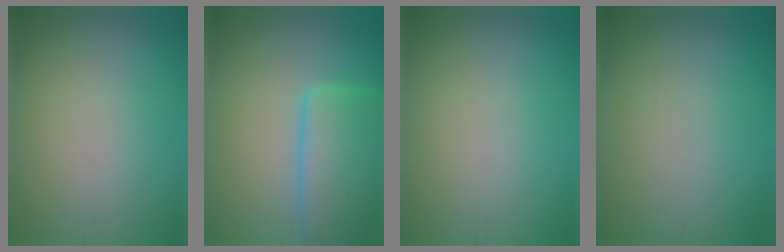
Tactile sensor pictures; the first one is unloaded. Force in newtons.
{"total": 6.7, "press": 6.7, "slide": 0.3}
{"total": 0.0}
{"total": 0.0}